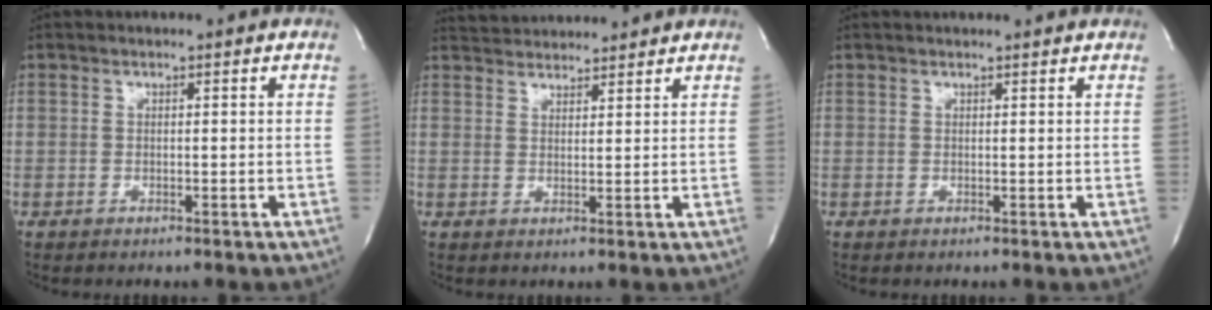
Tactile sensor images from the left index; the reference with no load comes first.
{"total": 7.1, "force": [7.0, 1.0, 1.2], "torque": [-0.023, 0.026, 0.105]}
{"total": 2.9, "force": [2.8, 0.2, 0.7], "torque": [-0.010, 0.012, 0.030]}